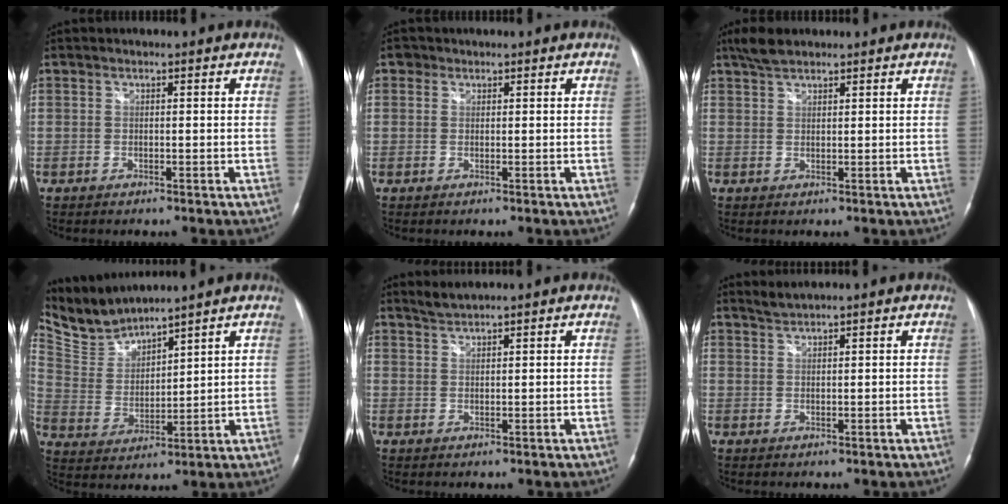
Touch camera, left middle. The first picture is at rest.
{"total": 1.2, "force": [0.7, 1.0, 0.1], "torque": [0.005, 0.002, 0.006]}
{"total": 3.5, "force": [2.9, 1.2, 1.6], "torque": [-0.040, 0.009, 0.056]}
{"total": 8.1, "force": [8.1, 0.3, 0.8], "torque": [-0.042, 0.008, 0.180]}
{"total": 1.7, "force": [1.6, -0.3, 0.2], "torque": [-0.004, 0.004, 0.037]}
{"total": 1.4, "force": [1.3, -0.3, 0.1], "torque": [-0.003, 0.003, 0.031]}